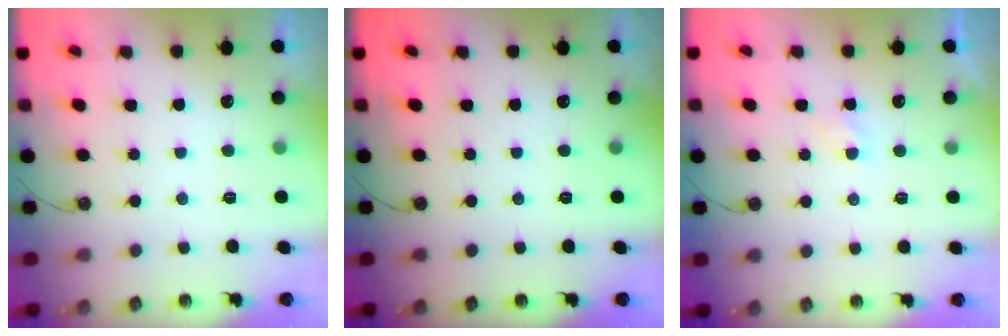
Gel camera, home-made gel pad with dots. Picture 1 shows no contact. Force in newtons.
{"total": 0.0}
{"total": 2.1, "press": 2.1, "slide": 0.4}